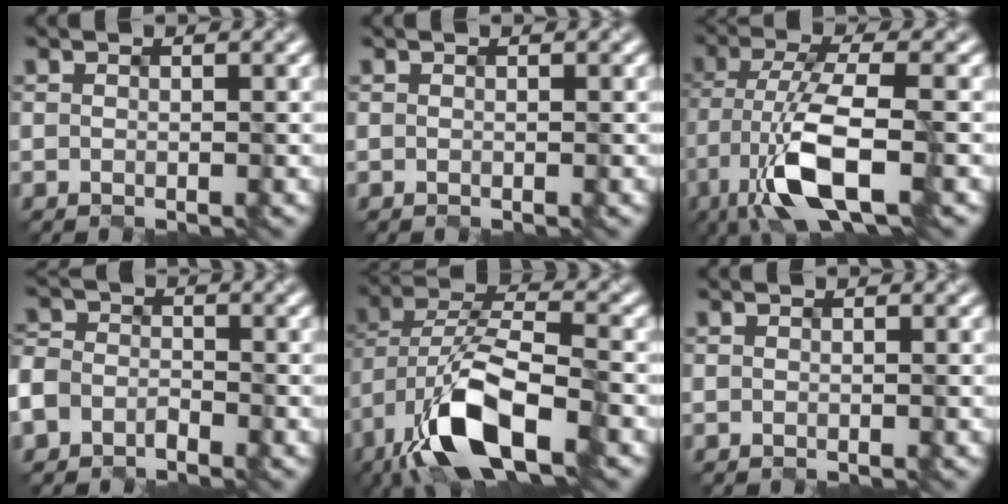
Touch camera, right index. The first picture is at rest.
{"total": 0.0}
{"total": 7.8, "force": [-3.9, 2.0, 6.5], "torque": [-0.130, 0.000, -0.076]}
{"total": 3.6, "force": [-2.0, 2.6, 1.3], "torque": [-0.012, -0.005, -0.044]}
{"total": 10.6, "force": [-6.1, 3.6, 7.9], "torque": [-0.157, 0.001, -0.114]}
{"total": 0.0}